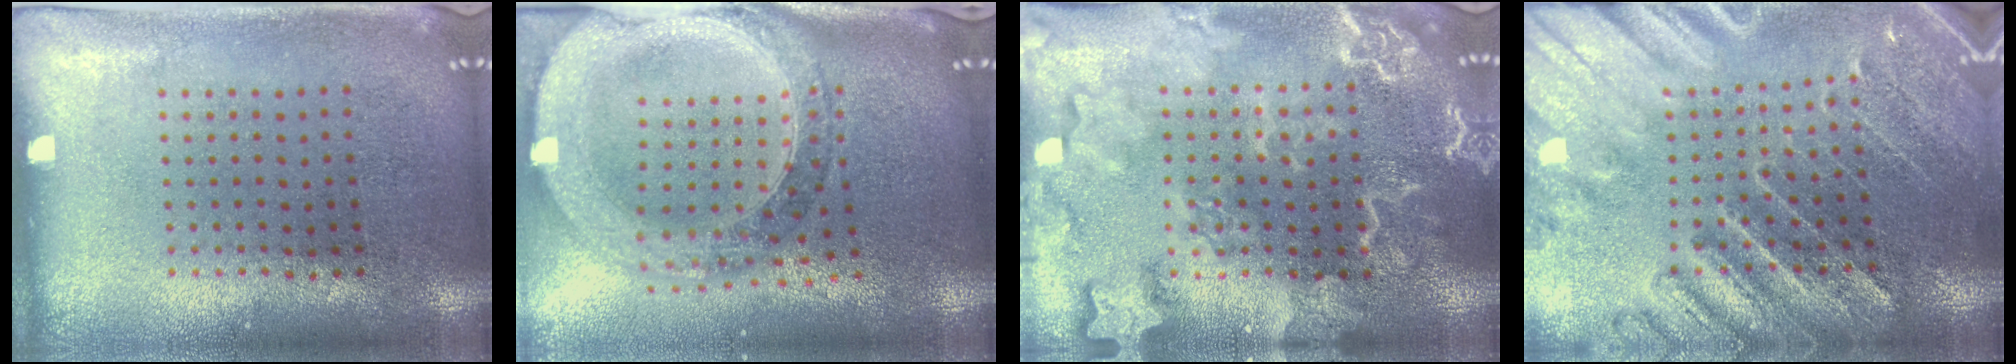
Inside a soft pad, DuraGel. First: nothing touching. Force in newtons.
{"total": 2.5, "press": 2.2, "slide": 1.2}
{"total": 4.8, "press": 4.7, "slide": 0.7}
{"total": 3.2, "press": 3.0, "slide": 1.0}